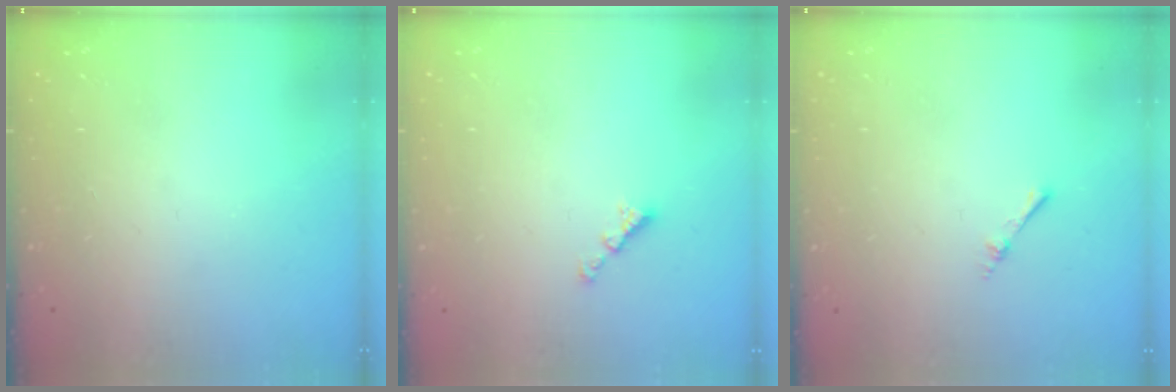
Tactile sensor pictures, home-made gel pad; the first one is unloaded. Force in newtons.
{"total": 2.1, "press": 2.1, "slide": 0.4}
{"total": 1.7, "press": 1.7, "slide": 0.3}